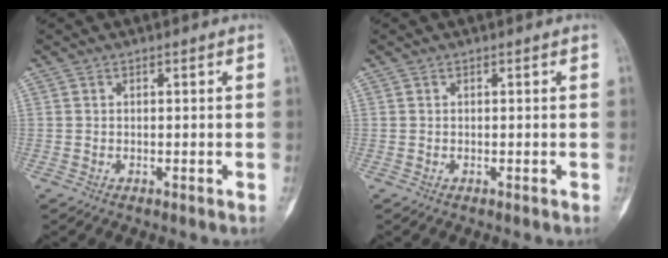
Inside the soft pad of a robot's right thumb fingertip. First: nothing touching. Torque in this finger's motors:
{"motor_torque": [0.00, 0.00, 0.03, -0.03, 0.00]}